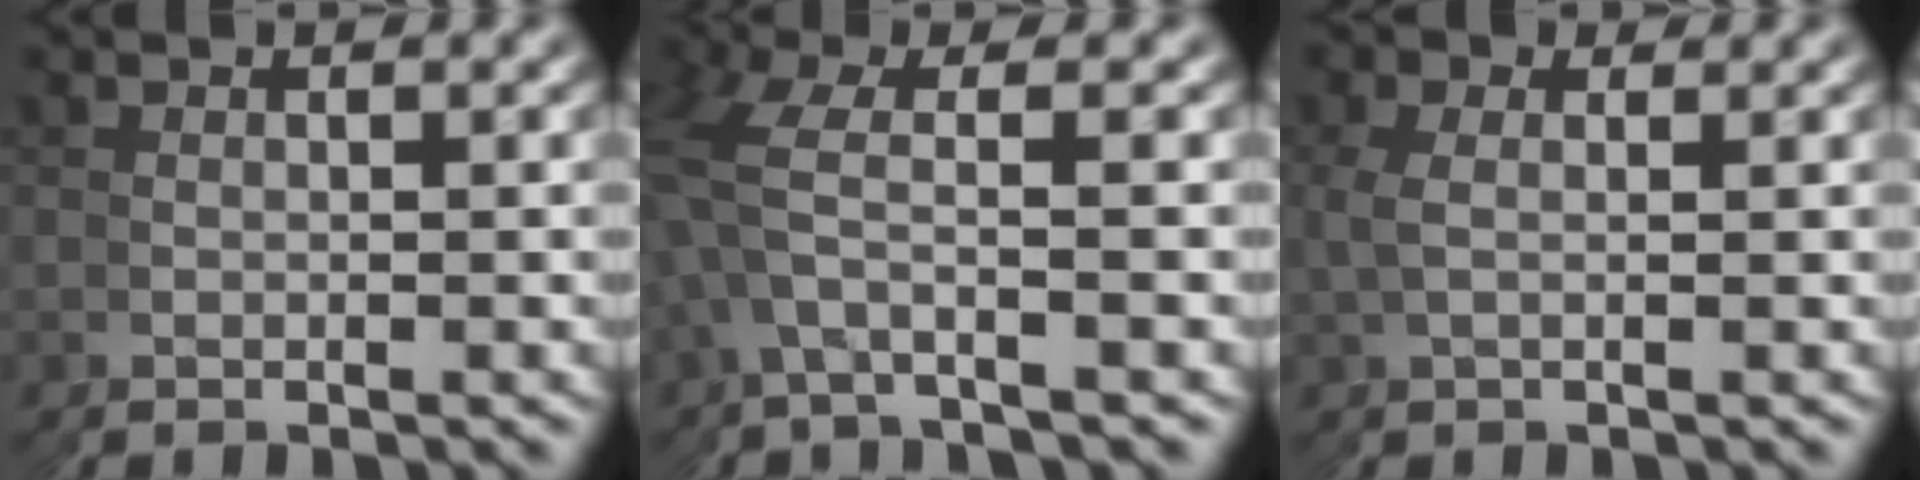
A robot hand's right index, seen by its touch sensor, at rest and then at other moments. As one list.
[{"total": 2.3, "force": [1.5, 0.8, 1.6], "torque": [-0.061, 0.012, 0.029]}, {"total": 1.1, "force": [1.0, -0.1, -0.4], "torque": [0.001, 0.007, 0.013]}]